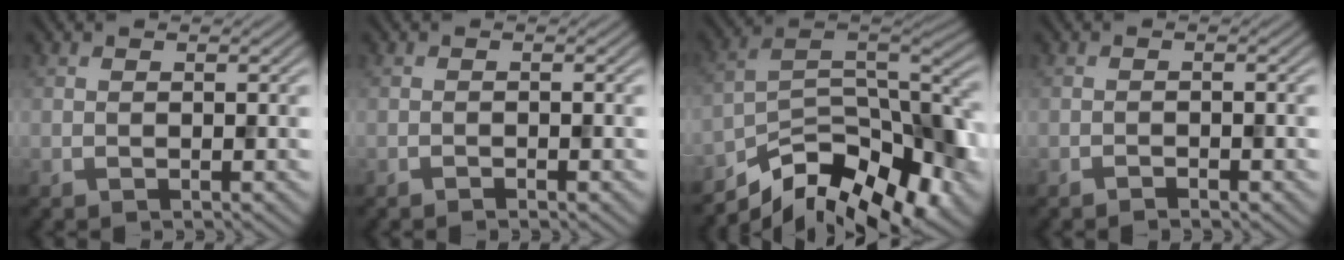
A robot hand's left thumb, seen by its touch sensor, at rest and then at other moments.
{"total": 0.7, "force": [-0.5, 0.1, 0.4], "torque": [-0.005, 0.002, -0.010]}
{"total": 14.0, "force": [-9.5, 5.7, 8.5], "torque": [-0.147, -0.008, -0.164]}
{"total": 1.0, "force": [-0.8, 0.1, 0.6], "torque": [-0.009, 0.002, -0.015]}